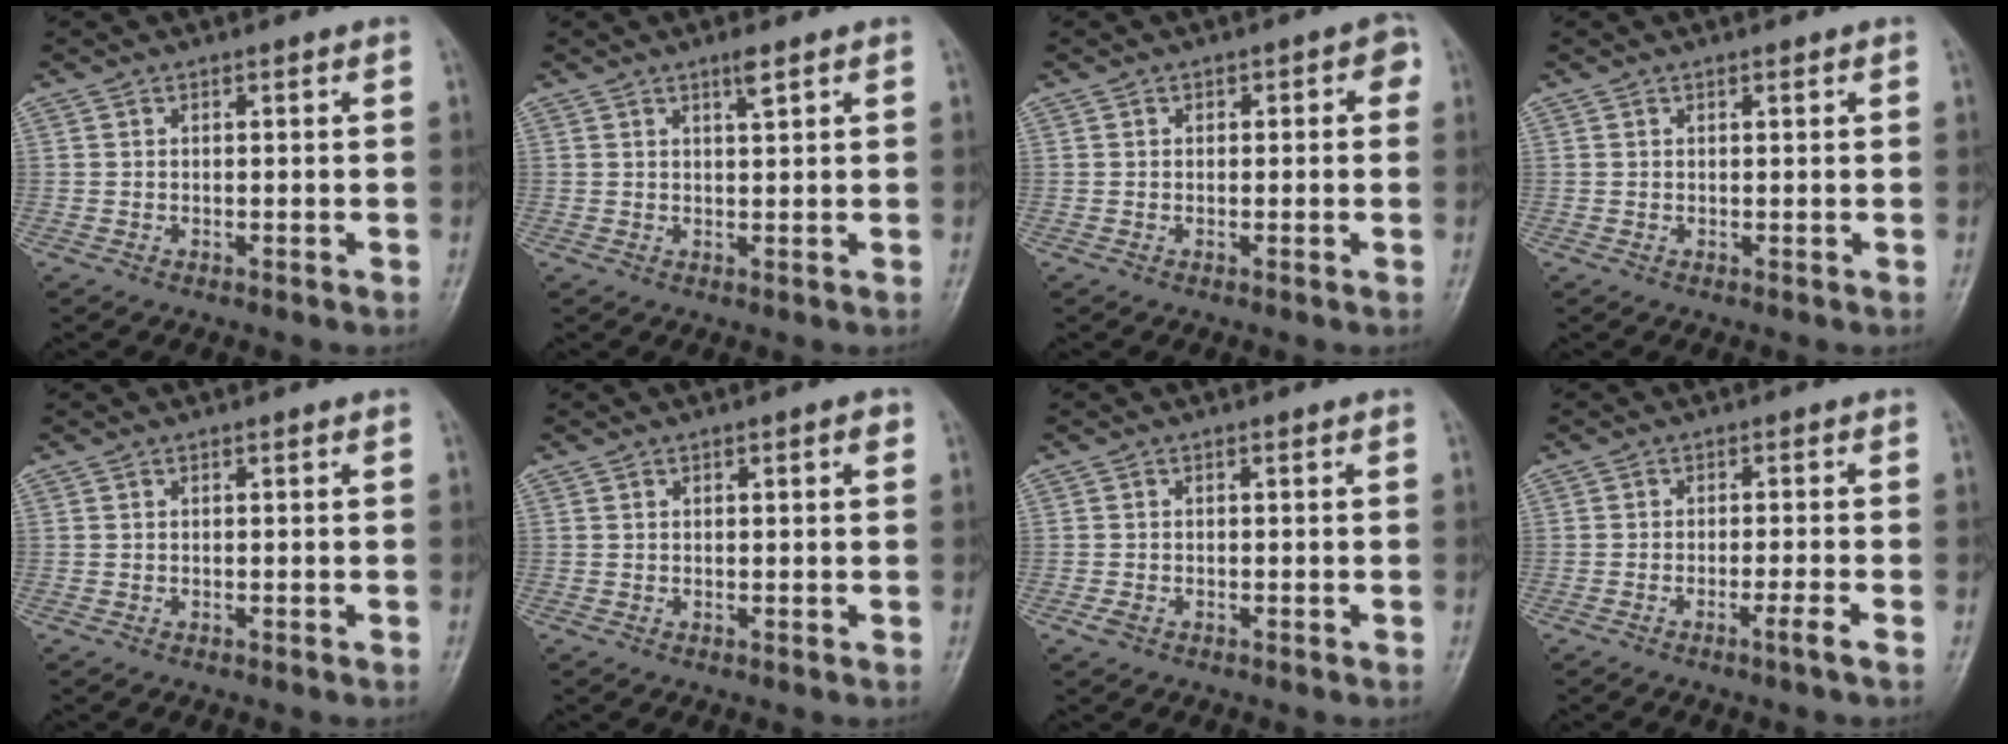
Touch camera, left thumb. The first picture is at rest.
{"total": 2.0, "force": [1.2, 0.2, 1.5], "torque": [-0.026, -0.004, 0.023]}
{"total": 2.7, "force": [0.4, 1.8, 2.0], "torque": [-0.004, 0.011, -0.002]}
{"total": 0.5, "force": [0.4, 0.1, 0.4], "torque": [-0.007, -0.002, 0.005]}
{"total": 0.0}
{"total": 1.7, "force": [0.6, 0.5, 1.5], "torque": [-0.015, 0.003, 0.008]}
{"total": 1.3, "force": [-0.7, 0.9, 0.6], "torque": [-0.014, 0.000, -0.014]}
{"total": 2.3, "force": [-1.5, -0.5, 1.7], "torque": [-0.037, 0.003, -0.032]}